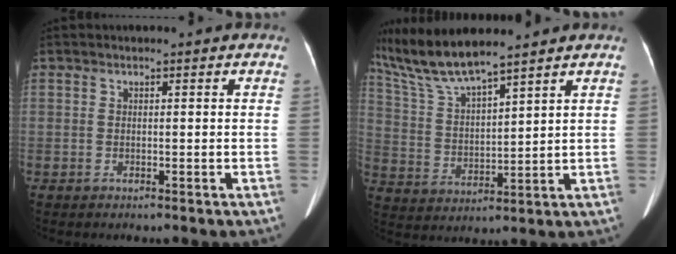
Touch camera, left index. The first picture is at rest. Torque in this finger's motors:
{"motor_torque": [0.17, -0.34, 0.11, 0.04]}